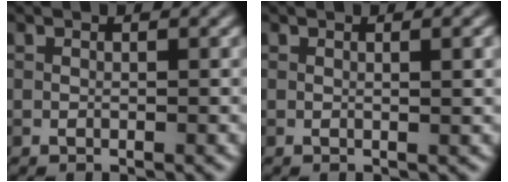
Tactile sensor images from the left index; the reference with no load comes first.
{"total": 1.8, "force": [0.4, 0.5, 1.7], "torque": [-0.017, 0.005, 0.002]}